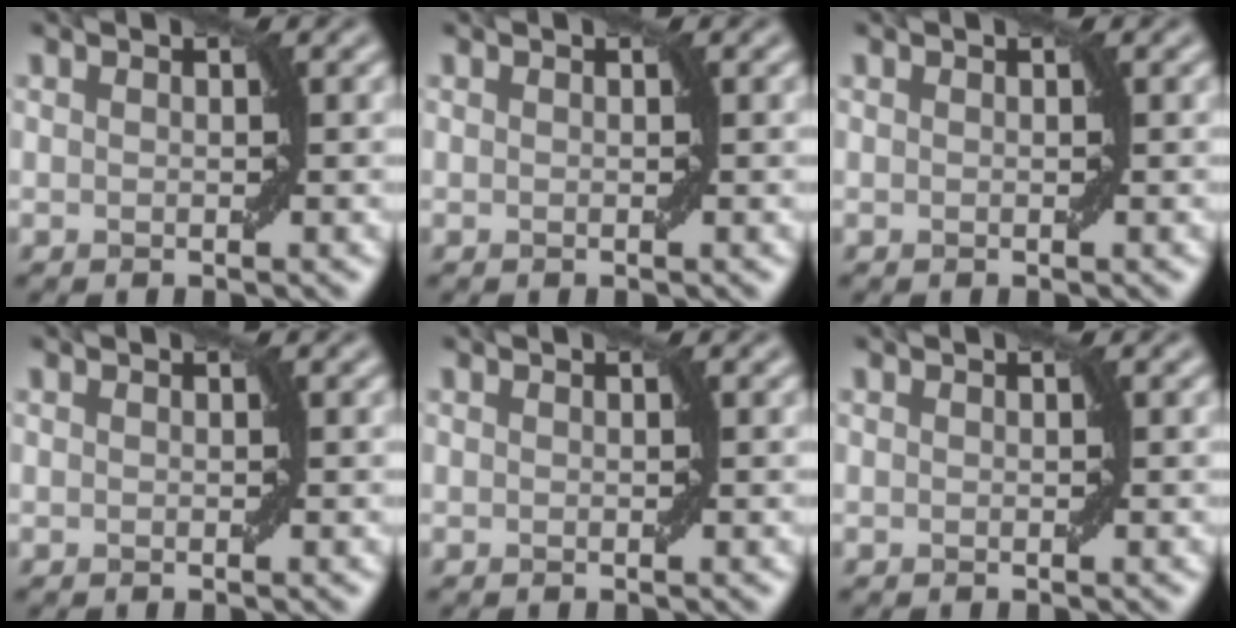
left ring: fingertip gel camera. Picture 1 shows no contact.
{"total": 0.0}
{"total": 0.0}
{"total": 0.0}
{"total": 0.0}
{"total": 0.0}